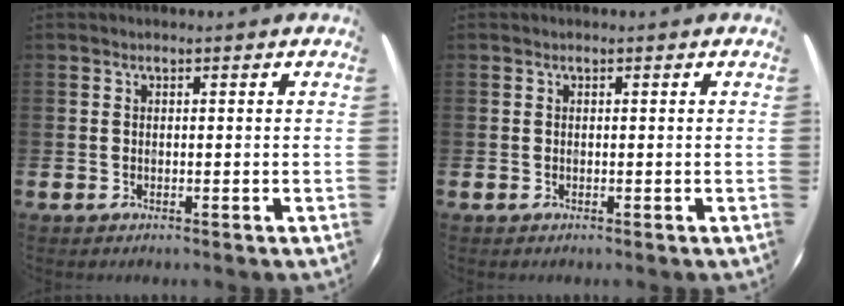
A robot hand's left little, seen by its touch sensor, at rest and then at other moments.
{"total": 0.0}